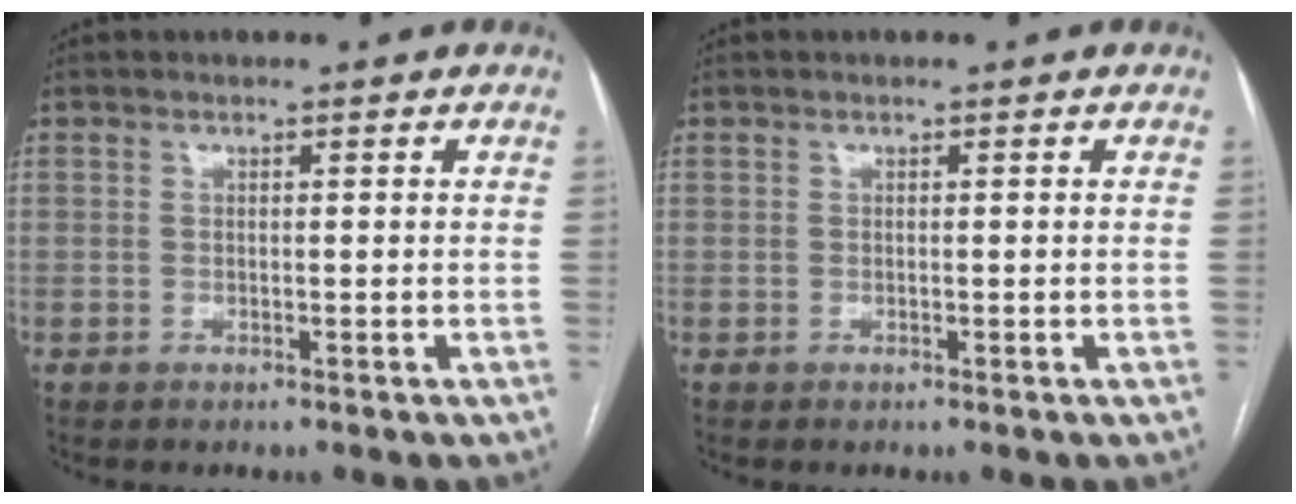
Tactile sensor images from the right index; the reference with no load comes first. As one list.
[{"total": 0.0}]